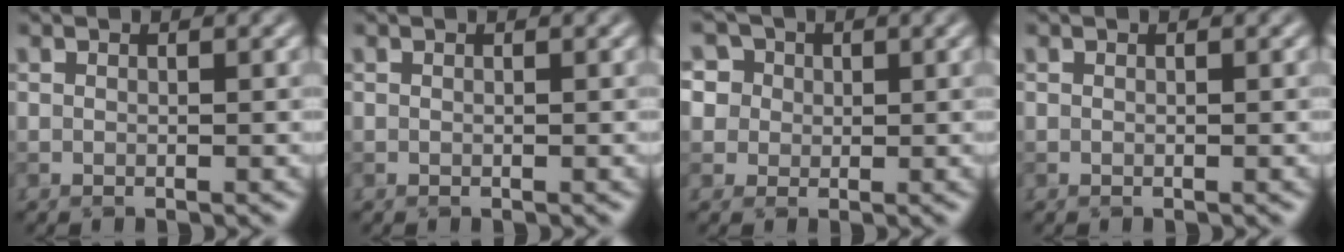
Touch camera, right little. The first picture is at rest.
{"total": 0.0}
{"total": 6.7, "force": [3.0, 5.4, 2.6], "torque": [-0.043, 0.027, 0.025]}
{"total": 0.0}